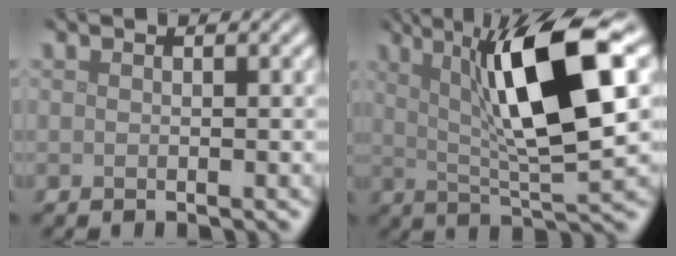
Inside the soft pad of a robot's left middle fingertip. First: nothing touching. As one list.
[{"total": 11.2, "force": [3.0, 2.5, 10.5], "torque": [-0.164, 0.006, 0.055]}]